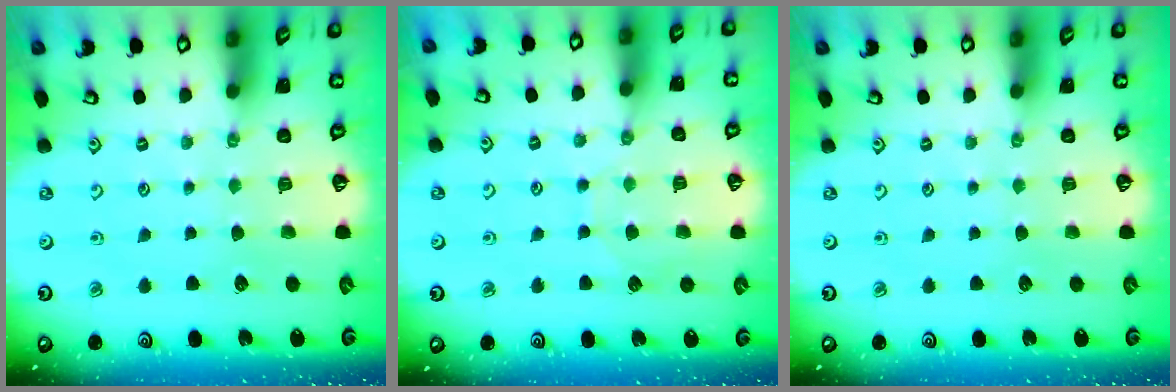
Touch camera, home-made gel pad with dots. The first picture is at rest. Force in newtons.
{"total": 7.0, "press": 7.0, "slide": 0.5}
{"total": 0.0}